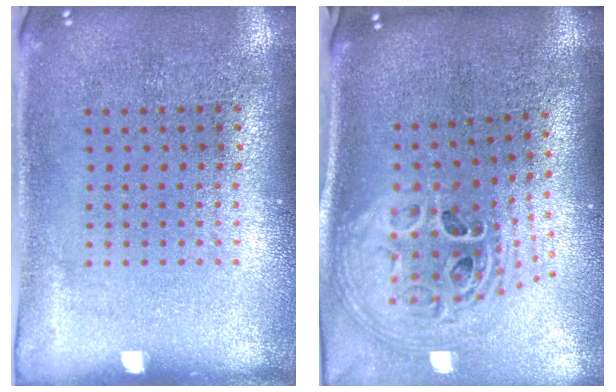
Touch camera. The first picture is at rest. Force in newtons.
{"total": 2.8, "press": 2.0, "slide": 1.9}